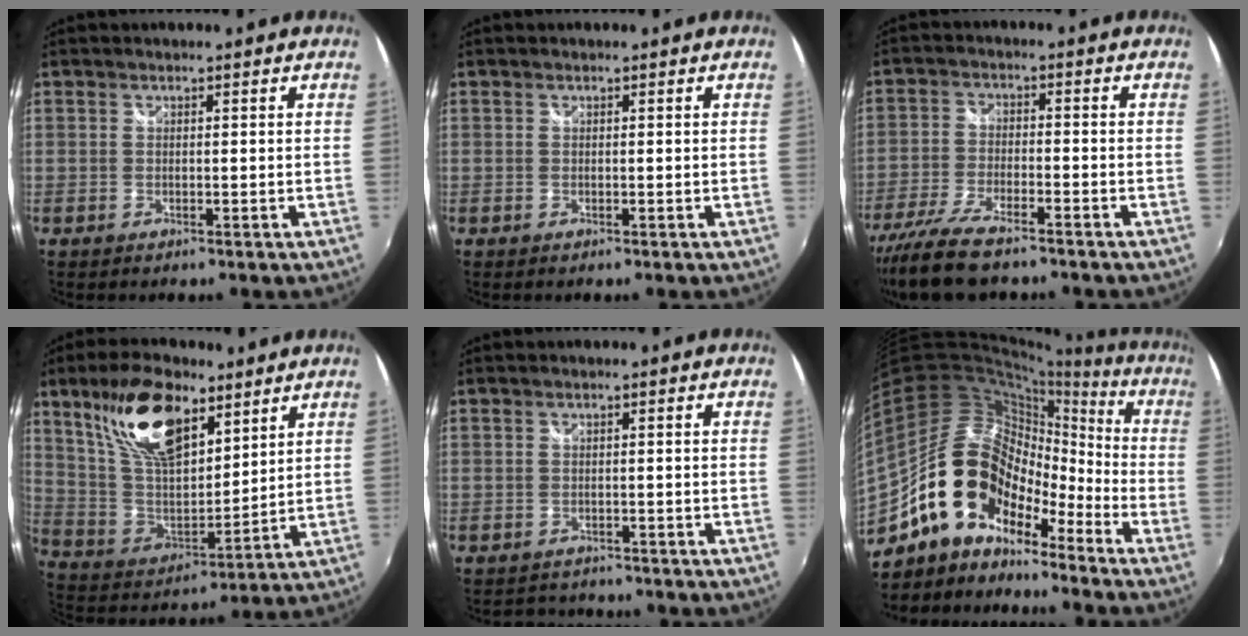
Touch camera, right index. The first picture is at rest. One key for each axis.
{"total": 0.0}
{"total": 11.3, "fx": -9.1, "fy": 2.7, "fz": 6.1, "tx": -0.138, "ty": -0.030, "tz": -0.170}
{"total": 19.1, "fx": 10.7, "fy": 8.8, "fz": 13.0, "tx": -0.256, "ty": 0.019, "tz": 0.210}
{"total": 3.8, "fx": -3.4, "fy": 1.7, "fz": 0.3, "tx": -0.014, "ty": -0.003, "tz": -0.050}
{"total": 18.0, "fx": -11.1, "fy": 11.3, "fz": 8.6, "tx": -0.170, "ty": 0.017, "tz": -0.201}